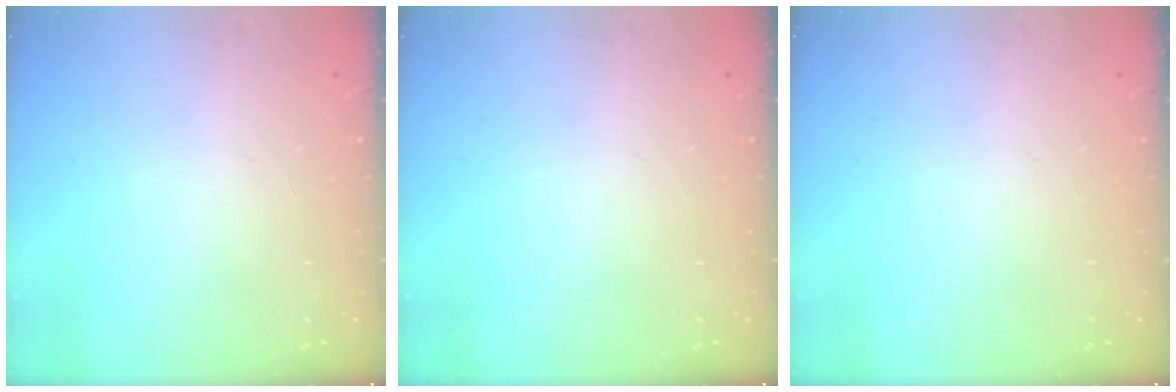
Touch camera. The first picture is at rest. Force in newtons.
{"total": 0.0}
{"total": 0.0}